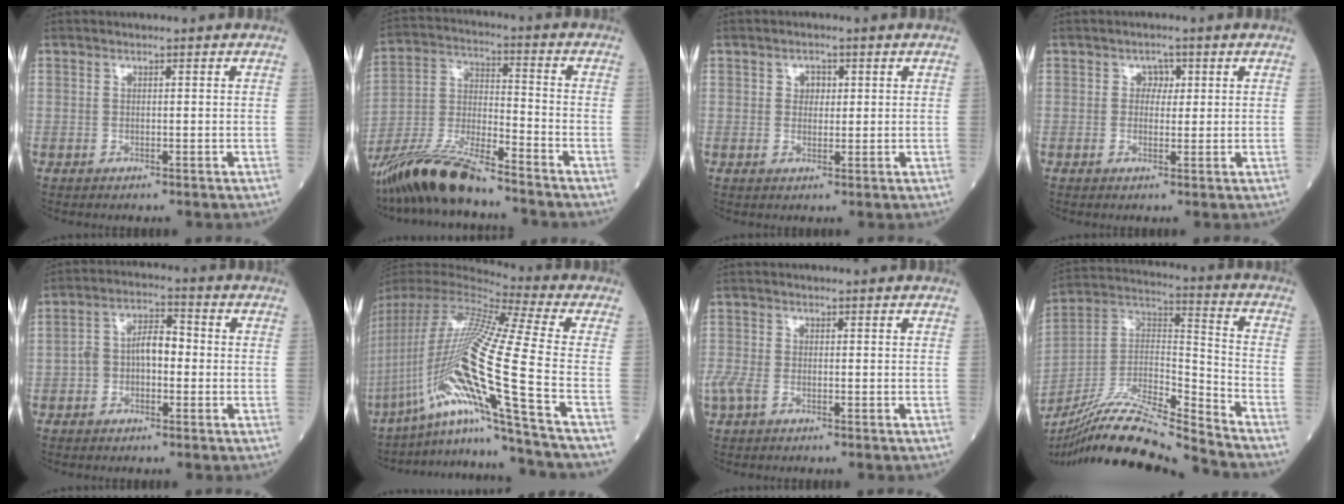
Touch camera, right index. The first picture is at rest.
{"total": 14.5, "force": [-11.8, 1.9, 8.1], "torque": [-0.156, -0.015, -0.220]}
{"total": 2.8, "force": [0.8, 2.0, 1.7], "torque": [-0.022, 0.005, 0.012]}
{"total": 2.0, "force": [0.6, 1.6, 1.2], "torque": [-0.008, 0.003, 0.004]}
{"total": 6.4, "force": [-0.8, 3.5, 5.2], "torque": [-0.100, 0.033, -0.017]}
{"total": 25.3, "force": [-11.0, -2.8, 22.6], "torque": [-0.448, -0.026, -0.201]}
{"total": 4.2, "force": [-2.1, 2.3, 2.8], "torque": [-0.076, -0.004, -0.041]}
{"total": 19.2, "force": [-17.4, -0.5, 8.2], "torque": [-0.170, 0.016, -0.317]}